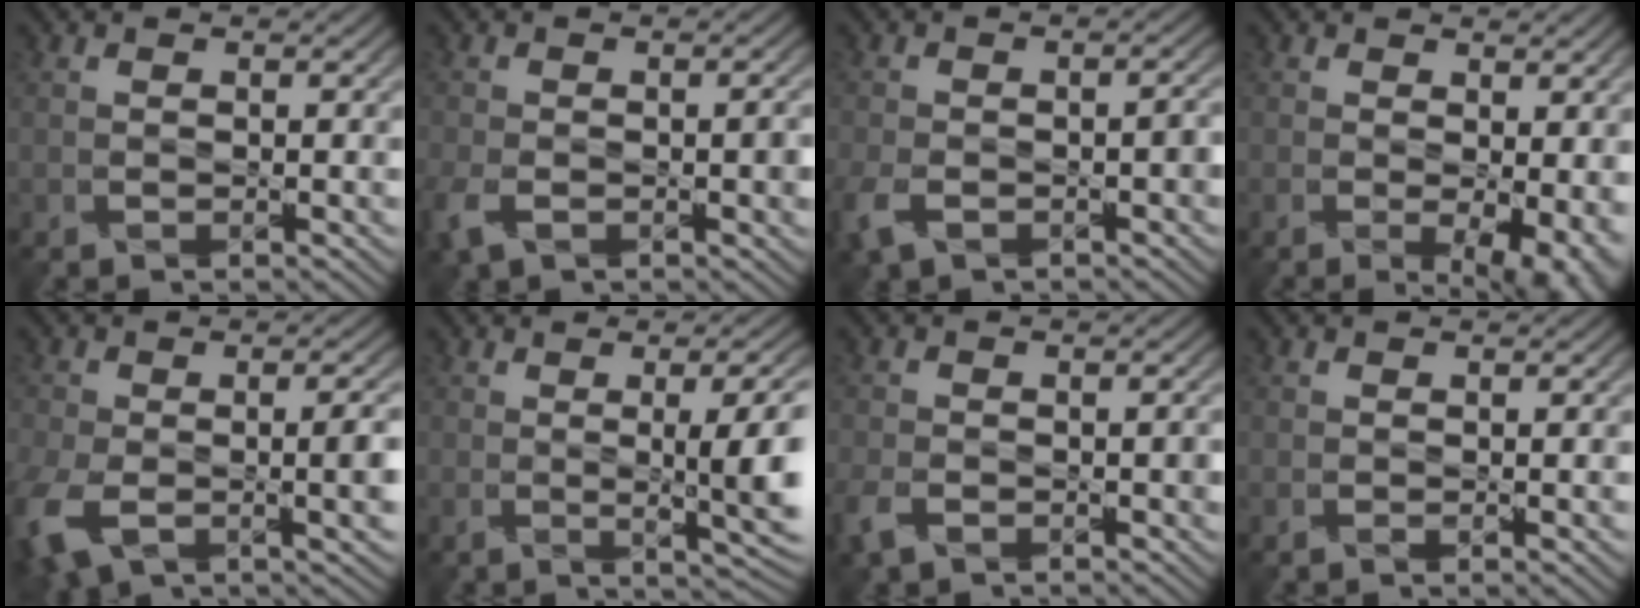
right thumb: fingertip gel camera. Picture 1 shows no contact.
{"total": 4.2, "force": [-1.9, 2.5, 2.9], "torque": [-0.063, -0.009, -0.035]}
{"total": 5.0, "force": [-2.6, 2.8, 3.2], "torque": [-0.071, -0.009, -0.049]}
{"total": 7.6, "force": [-1.2, 4.2, 6.2], "torque": [-0.098, -0.020, 0.000]}
{"total": 9.8, "force": [-3.4, 5.2, 7.6], "torque": [-0.172, -0.045, -0.039]}
{"total": 7.6, "force": [-0.6, 1.6, 7.4], "torque": [-0.109, 0.000, -0.002]}
{"total": 3.4, "force": [-1.8, 2.1, 2.0], "torque": [-0.049, -0.005, -0.036]}
{"total": 0.9, "force": [-0.2, 0.3, 0.8], "torque": [-0.016, -0.002, -0.004]}